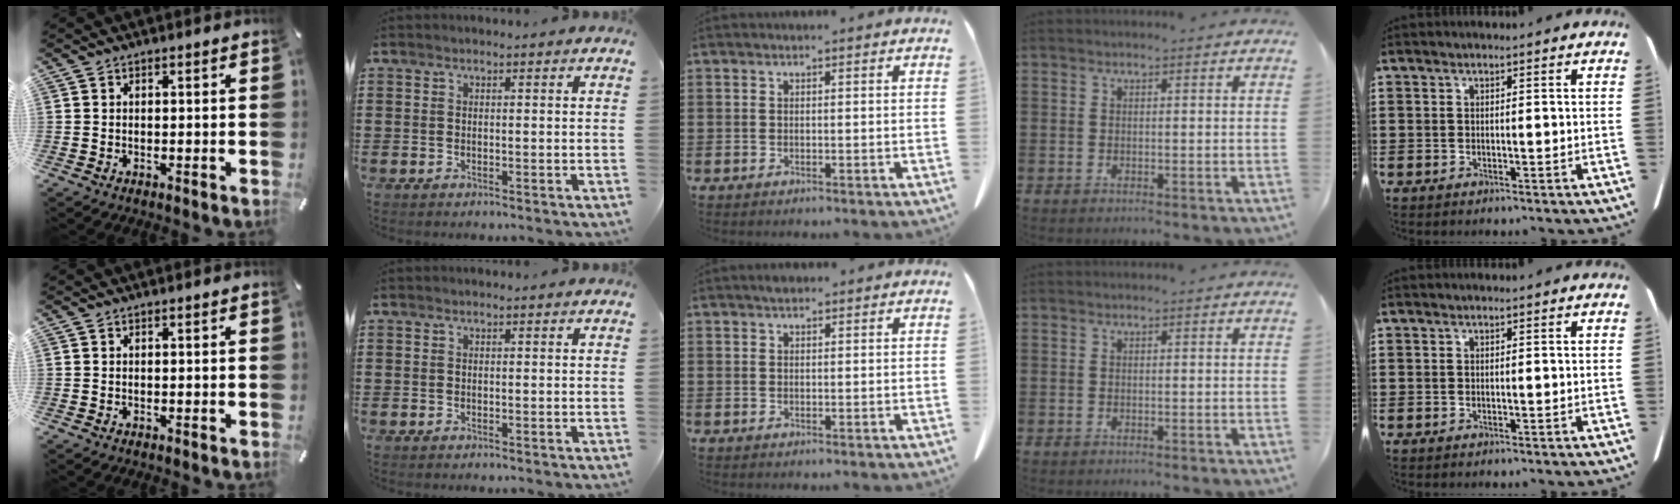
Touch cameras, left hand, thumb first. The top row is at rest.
{"middle": {"total": 0.9, "force": [0.7, 0.4, 0.3], "torque": [0.000, -0.001, 0.012]}}